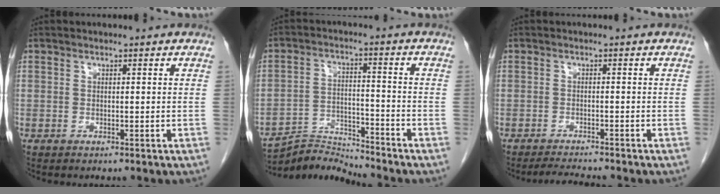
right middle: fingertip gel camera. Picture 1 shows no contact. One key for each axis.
{"total": 7.0, "fx": -6.7, "fy": -1.3, "fz": -1.5, "tx": 0.019, "ty": 0.008, "tz": -0.122}
{"total": 3.2, "fx": -3.0, "fy": -0.4, "fz": 0.9, "tx": -0.018, "ty": -0.015, "tz": -0.049}